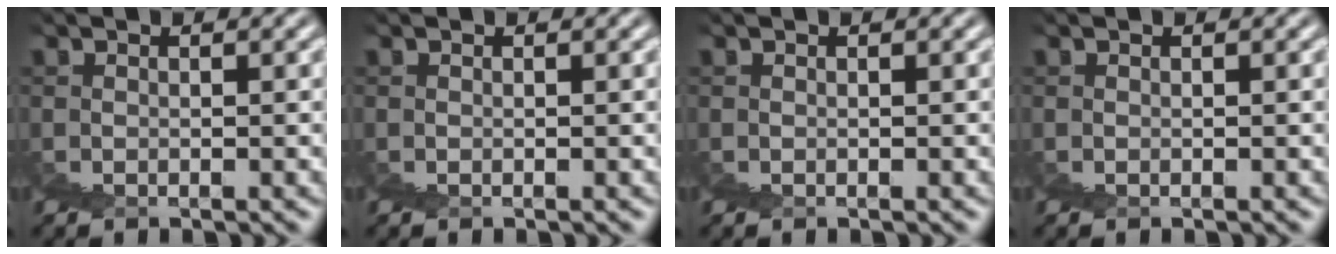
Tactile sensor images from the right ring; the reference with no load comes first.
{"total": 0.0}
{"total": 0.0}
{"total": 0.0}